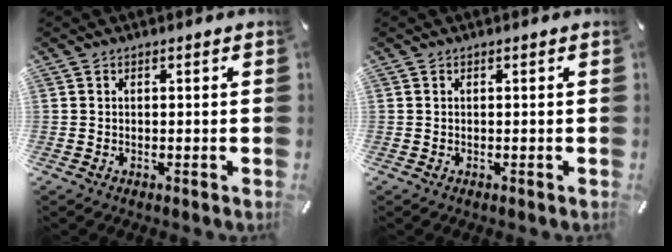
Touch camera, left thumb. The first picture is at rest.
{"total": 0.0}